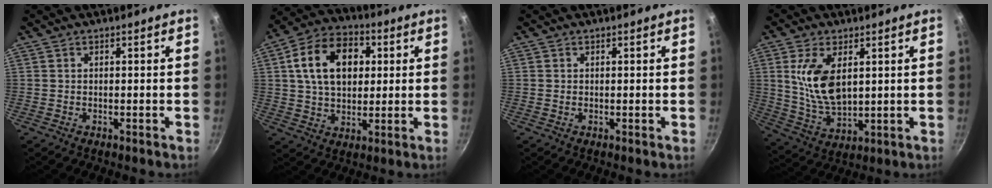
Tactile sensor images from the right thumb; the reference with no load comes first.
{"total": 16.0, "force": [3.7, 11.0, 11.0], "torque": [-0.157, 0.013, 0.051]}
{"total": 0.0}
{"total": 11.6, "force": [3.0, 6.2, 9.3], "torque": [-0.172, -0.024, 0.069]}